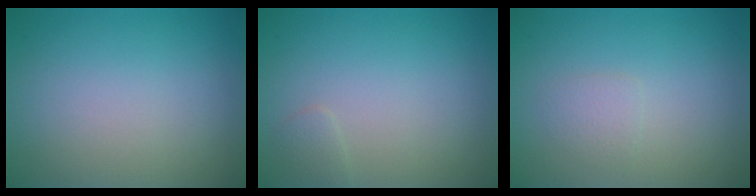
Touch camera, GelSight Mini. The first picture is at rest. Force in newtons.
{"total": 0.8, "press": 0.8, "slide": 0.0}
{"total": 1.1, "press": 1.1, "slide": 0.0}